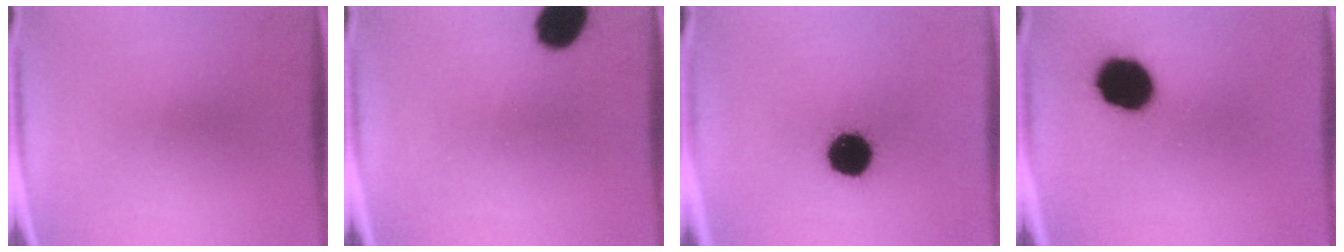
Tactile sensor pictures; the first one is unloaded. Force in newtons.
{"total": 8.9}
{"total": 13.1}
{"total": 14.6}